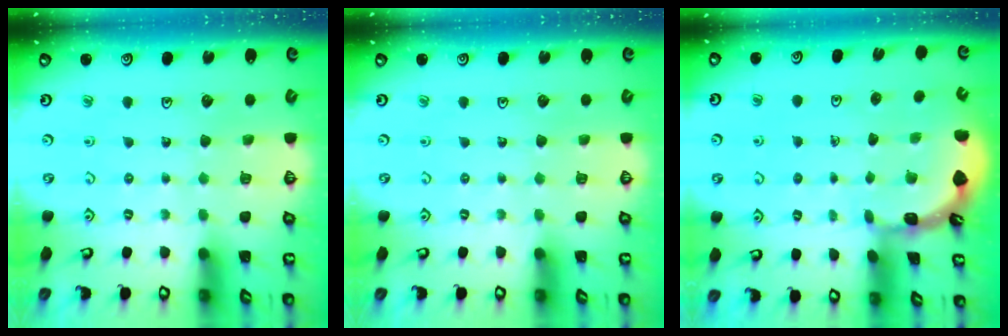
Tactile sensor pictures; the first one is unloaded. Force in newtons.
{"total": 0.0}
{"total": 1.6, "press": 1.6, "slide": 0.1}